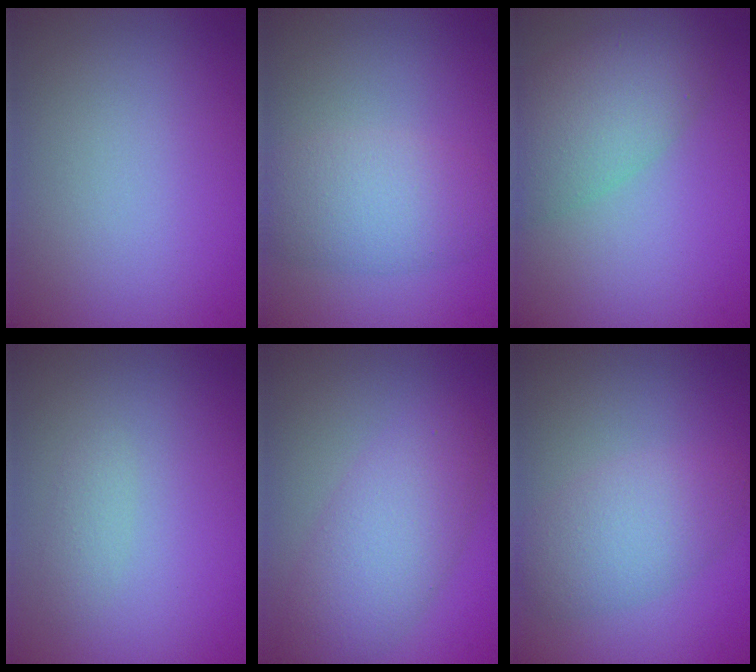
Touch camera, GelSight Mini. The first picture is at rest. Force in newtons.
{"total": 4.4, "press": 4.4, "slide": 0.4}
{"total": 5.8, "press": 5.8, "slide": 0.4}
{"total": 1.0, "press": 1.0, "slide": 0.0}
{"total": 5.3, "press": 5.3, "slide": 0.3}
{"total": 4.2, "press": 4.1, "slide": 0.3}